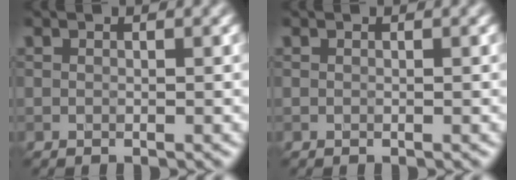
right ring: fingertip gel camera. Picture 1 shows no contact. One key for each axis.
{"total": 0.0}